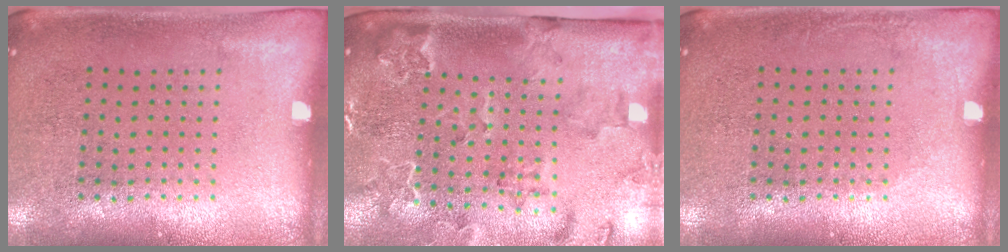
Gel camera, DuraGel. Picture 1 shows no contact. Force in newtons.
{"total": 2.3, "press": 2.3, "slide": 0.1}
{"total": 0.7, "press": 0.7, "slide": 0.1}